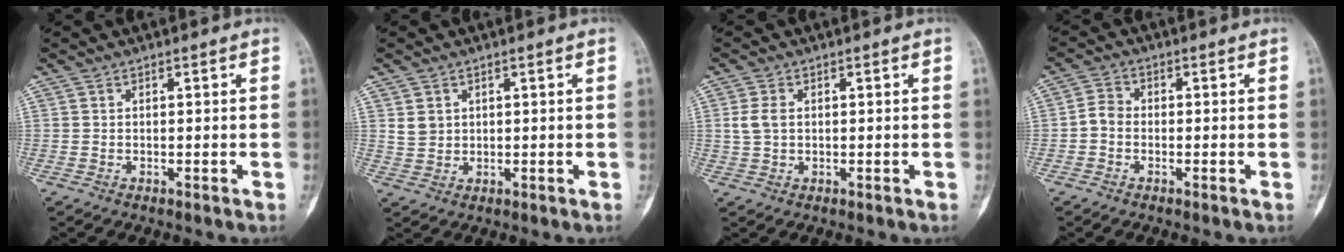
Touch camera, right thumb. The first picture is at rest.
{"total": 2.7, "force": [1.0, 2.2, 1.1], "torque": [-0.014, -0.005, 0.027]}
{"total": 3.2, "force": [0.5, 2.1, 2.3], "torque": [-0.053, 0.004, 0.010]}
{"total": 3.0, "force": [-0.9, 2.3, 1.7], "torque": [-0.026, 0.010, -0.026]}